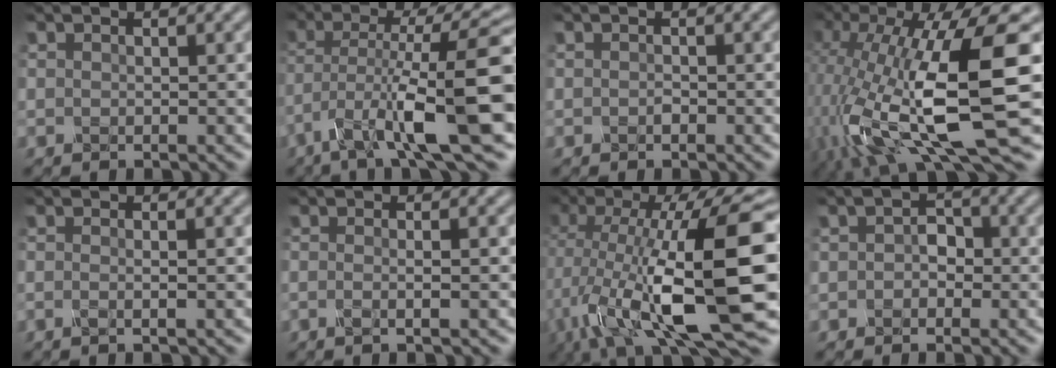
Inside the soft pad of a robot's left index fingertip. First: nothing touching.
{"total": 10.2, "force": [-4.2, 1.6, 9.2], "torque": [-0.148, 0.009, -0.078]}
{"total": 0.7, "force": [-0.6, 0.2, 0.2], "torque": [0.000, -0.004, -0.014]}
{"total": 15.9, "force": [-3.0, 5.2, 14.7], "torque": [-0.282, -0.020, -0.049]}
{"total": 1.0, "force": [-0.7, -0.1, 0.7], "torque": [-0.011, -0.002, -0.022]}
{"total": 1.5, "force": [-0.8, 0.2, 1.3], "torque": [-0.017, -0.002, -0.025]}
{"total": 16.0, "force": [-3.0, 4.9, 14.9], "torque": [-0.264, 0.000, -0.055]}
{"total": 2.2, "force": [-0.8, 1.6, 1.2], "torque": [-0.018, 0.000, -0.026]}